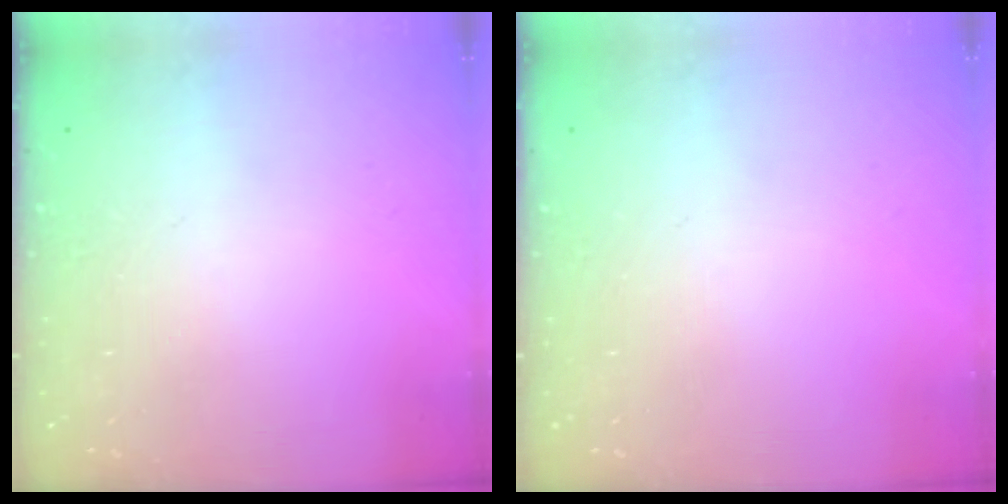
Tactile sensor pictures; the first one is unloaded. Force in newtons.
{"total": 0.0}